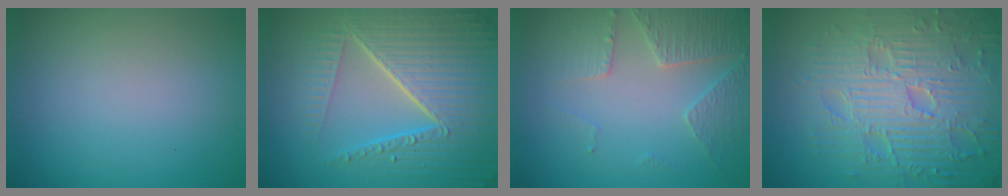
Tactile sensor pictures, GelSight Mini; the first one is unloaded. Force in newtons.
{"total": 8.8, "press": 6.1, "slide": 6.4}
{"total": 3.7, "press": 3.5, "slide": 1.2}
{"total": 9.6, "press": 7.0, "slide": 6.6}